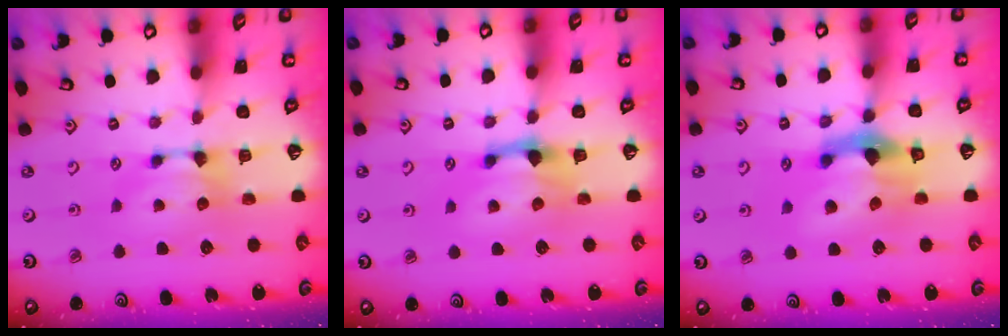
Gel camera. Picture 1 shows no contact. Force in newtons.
{"total": 2.5, "press": 2.0, "slide": 1.5}
{"total": 6.3, "press": 5.8, "slide": 2.4}